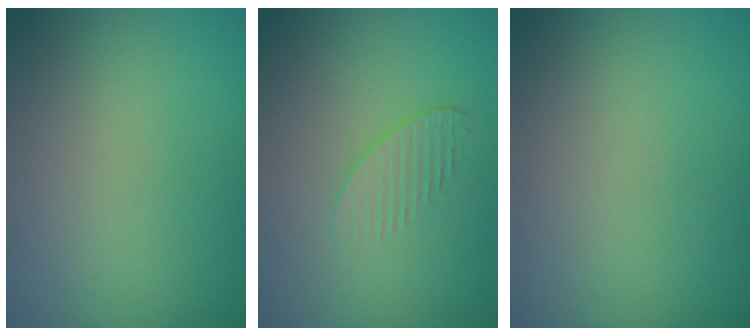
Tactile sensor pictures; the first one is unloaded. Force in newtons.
{"total": 1.2, "press": 0.6, "slide": 1.0}
{"total": 0.0}